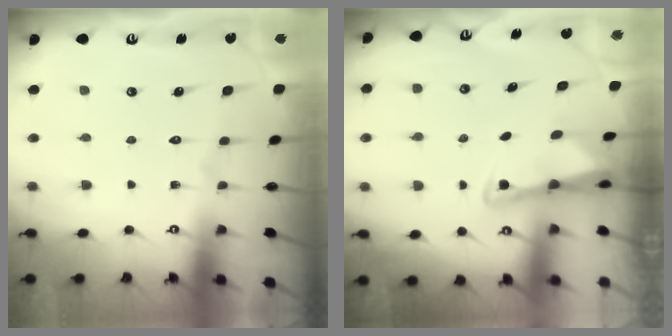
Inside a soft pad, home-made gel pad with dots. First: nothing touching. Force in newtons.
{"total": 2.2, "press": 2.2, "slide": 0.3}